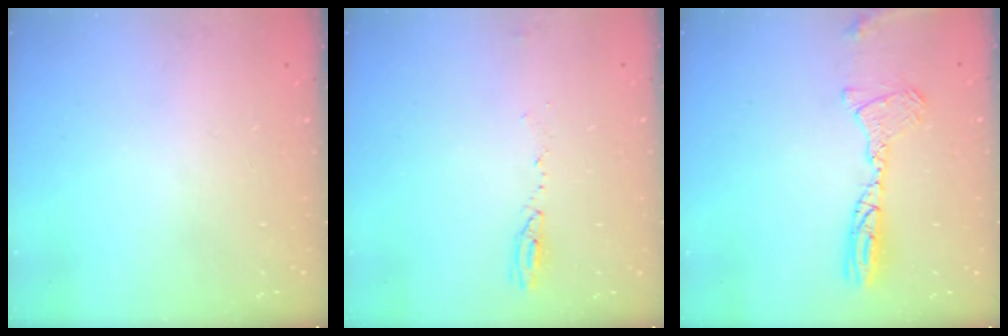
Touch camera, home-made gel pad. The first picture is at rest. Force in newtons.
{"total": 3.7, "press": 3.6, "slide": 1.1}
{"total": 13.0, "press": 12.6, "slide": 3.3}